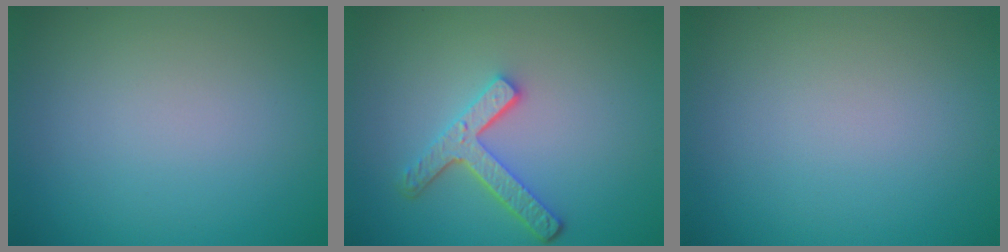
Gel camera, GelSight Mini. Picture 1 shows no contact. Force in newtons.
{"total": 3.8, "press": 3.0, "slide": 2.3}
{"total": 0.0}